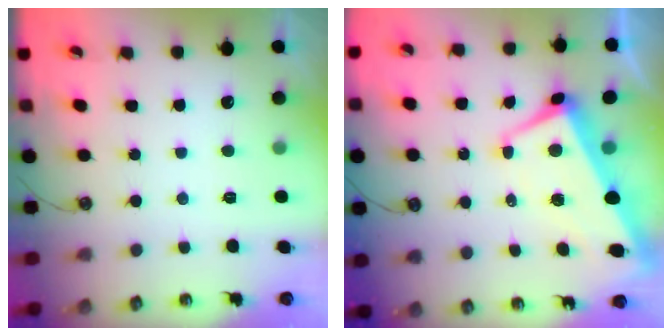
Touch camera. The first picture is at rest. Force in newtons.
{"total": 1.7, "press": 1.1, "slide": 1.3}